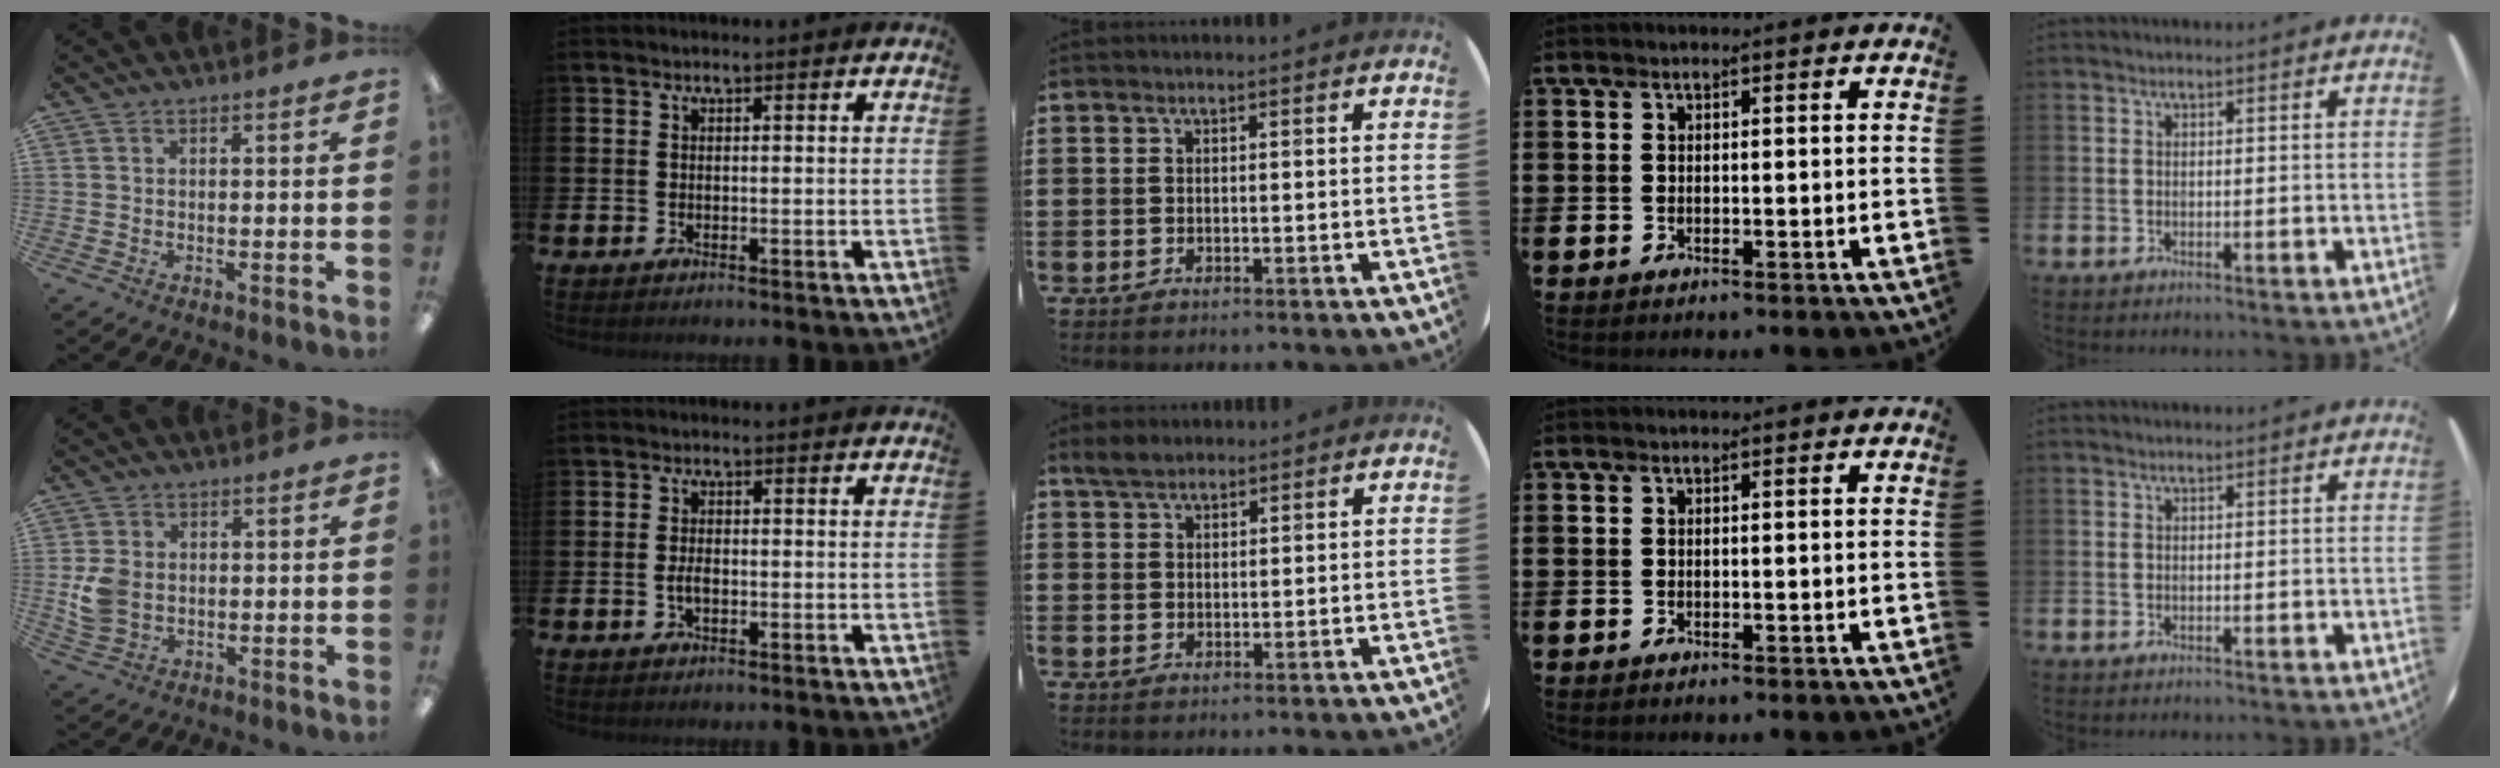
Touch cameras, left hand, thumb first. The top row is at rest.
{"thumb": {"total": 6.0, "force": [0.1, 4.7, 3.7], "torque": [-0.073, 0.004, 0.004]}, "index": {"total": 1.8, "force": [-0.4, 0.9, 1.5], "torque": [-0.025, 0.000, -0.010]}, "middle": {"total": 2.8, "force": [2.5, 1.0, 0.8], "torque": [-0.011, 0.002, 0.046]}}